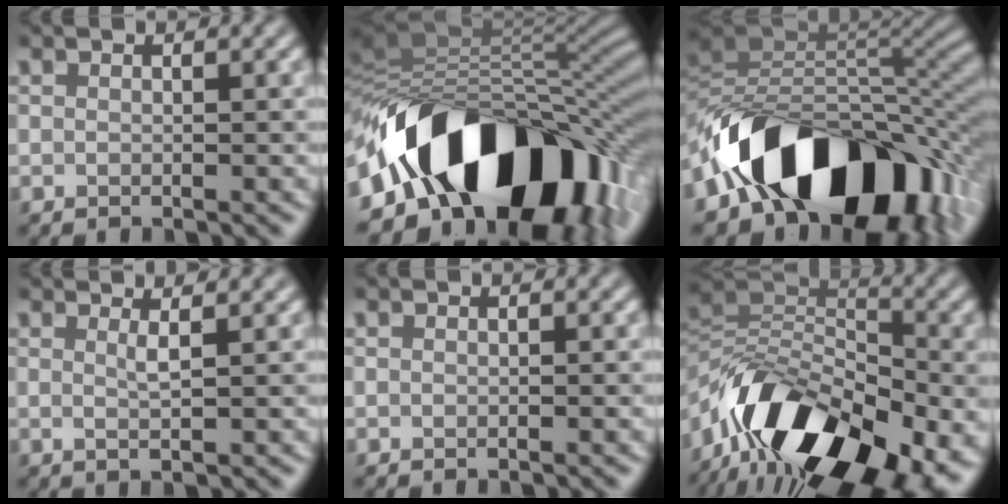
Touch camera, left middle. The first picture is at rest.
{"total": 16.2, "force": [-4.6, 10.2, 11.8], "torque": [-0.178, 0.004, -0.068]}
{"total": 14.6, "force": [-7.1, 8.9, 9.1], "torque": [-0.122, 0.005, -0.126]}
{"total": 1.8, "force": [0.9, 0.4, 1.5], "torque": [-0.022, -0.001, 0.008]}
{"total": 0.0}
{"total": 16.3, "force": [-8.7, 8.6, 10.8], "torque": [-0.195, 0.001, -0.161]}